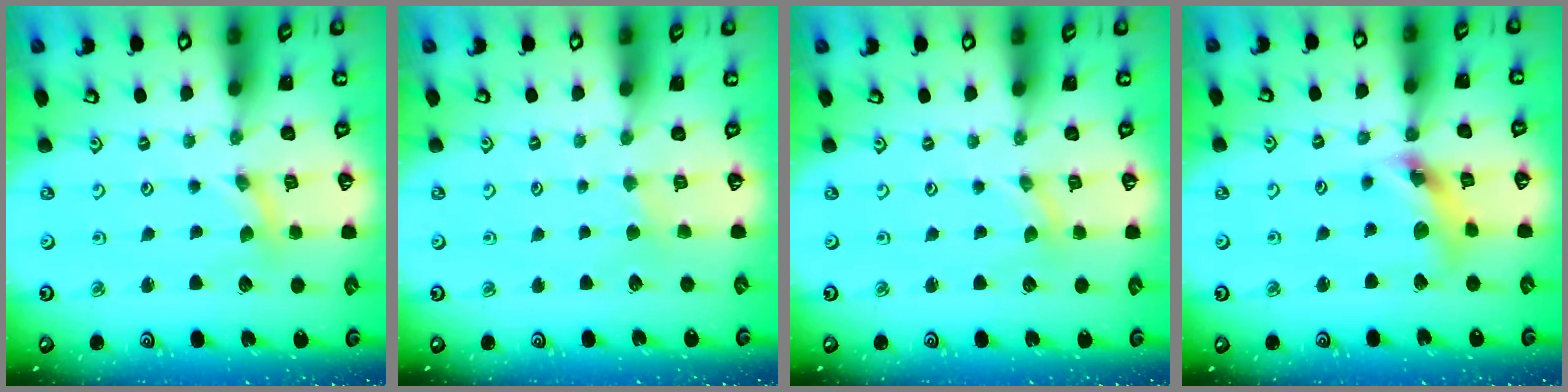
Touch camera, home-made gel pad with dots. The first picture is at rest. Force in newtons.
{"total": 2.0, "press": 1.9, "slide": 0.4}
{"total": 0.0}
{"total": 12.9, "press": 12.8, "slide": 1.5}